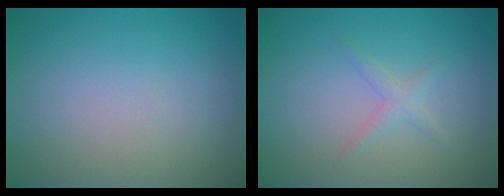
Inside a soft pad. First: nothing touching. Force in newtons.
{"total": 1.3, "press": 1.3, "slide": 0.1}